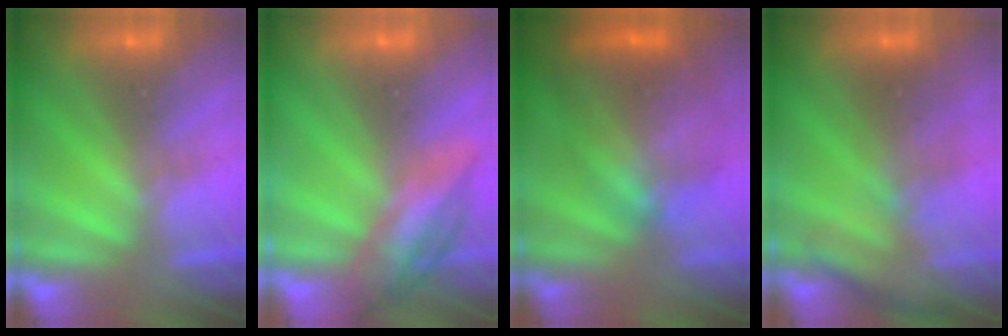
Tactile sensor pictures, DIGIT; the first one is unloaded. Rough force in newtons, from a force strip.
{"total": 2.4}
{"total": 7.3}
{"total": 2.7}